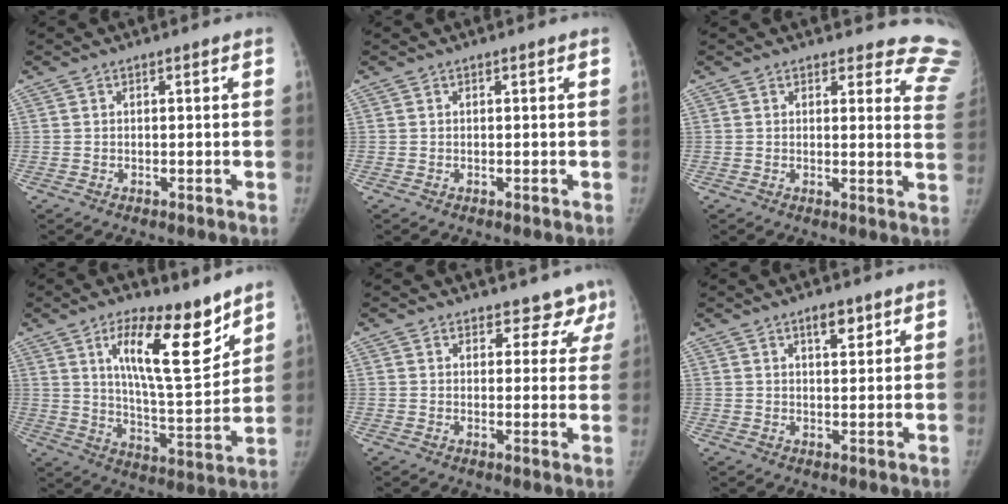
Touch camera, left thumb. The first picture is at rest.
{"total": 0.0}
{"total": 13.0, "force": [12.4, 3.7, 0.6], "torque": [0.058, -0.110, 0.092]}
{"total": 17.1, "force": [9.9, 5.5, 12.8], "torque": [-0.169, -0.070, 0.173]}
{"total": 6.6, "force": [5.6, 3.3, 0.9], "torque": [0.036, -0.026, 0.054]}
{"total": 4.1, "force": [2.5, 1.7, 2.8], "torque": [-0.030, -0.015, 0.041]}